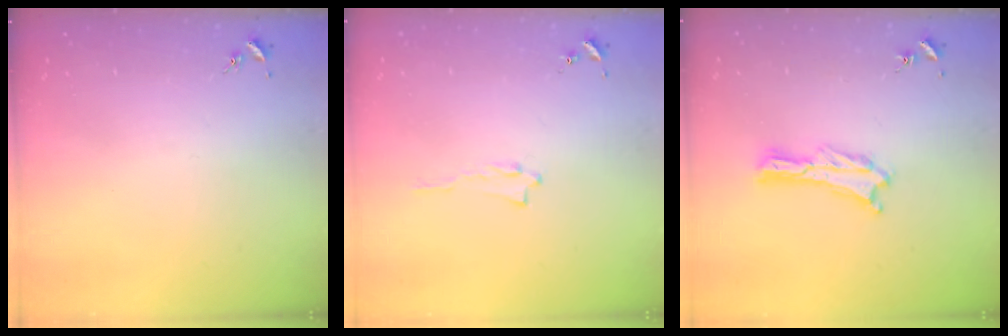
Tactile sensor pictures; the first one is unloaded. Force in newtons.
{"total": 0.6, "press": 0.6, "slide": 0.1}
{"total": 0.9, "press": 0.9, "slide": 0.2}